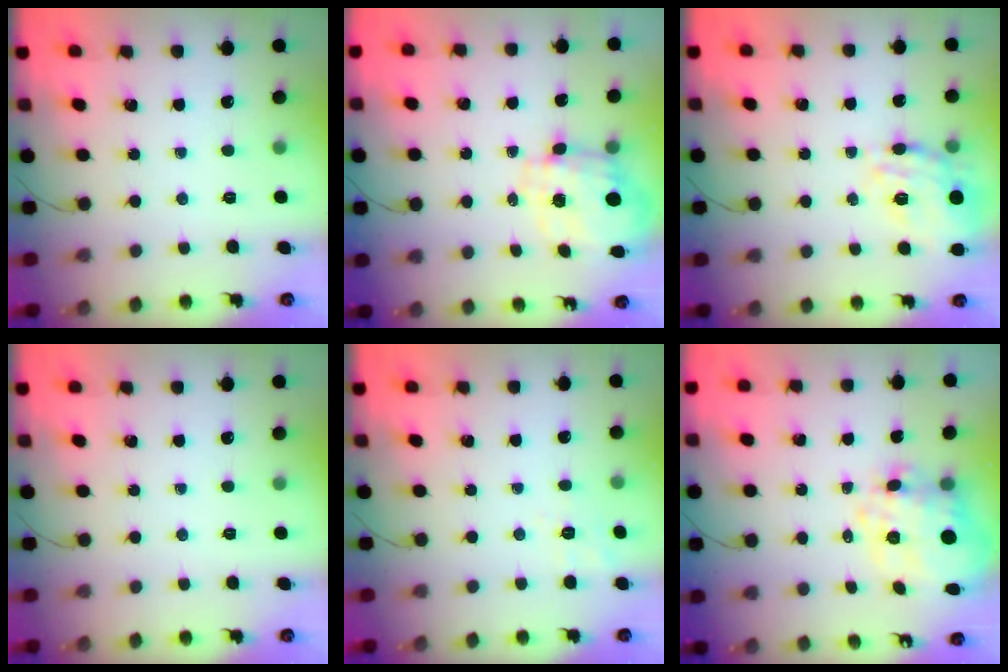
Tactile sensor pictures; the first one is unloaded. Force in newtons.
{"total": 3.9, "press": 3.5, "slide": 1.6}
{"total": 16.8, "press": 16.6, "slide": 2.4}
{"total": 0.0}
{"total": 3.8, "press": 3.1, "slide": 2.1}
{"total": 7.8, "press": 7.1, "slide": 3.4}